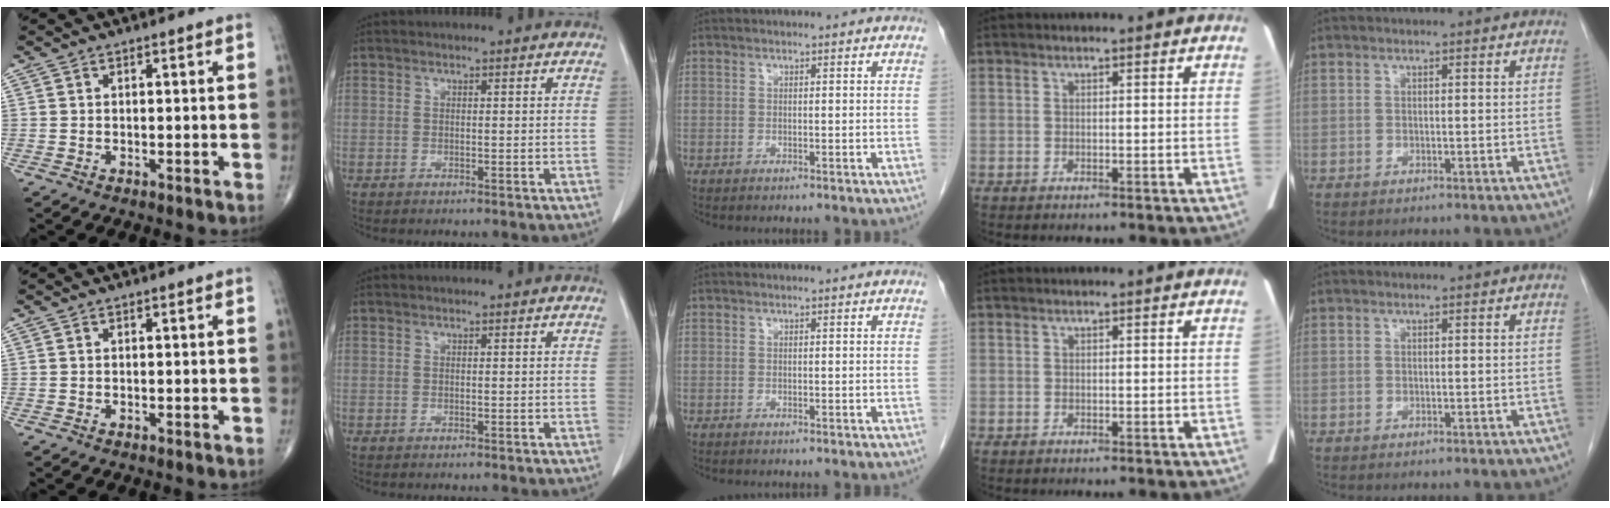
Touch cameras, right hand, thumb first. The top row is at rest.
{}